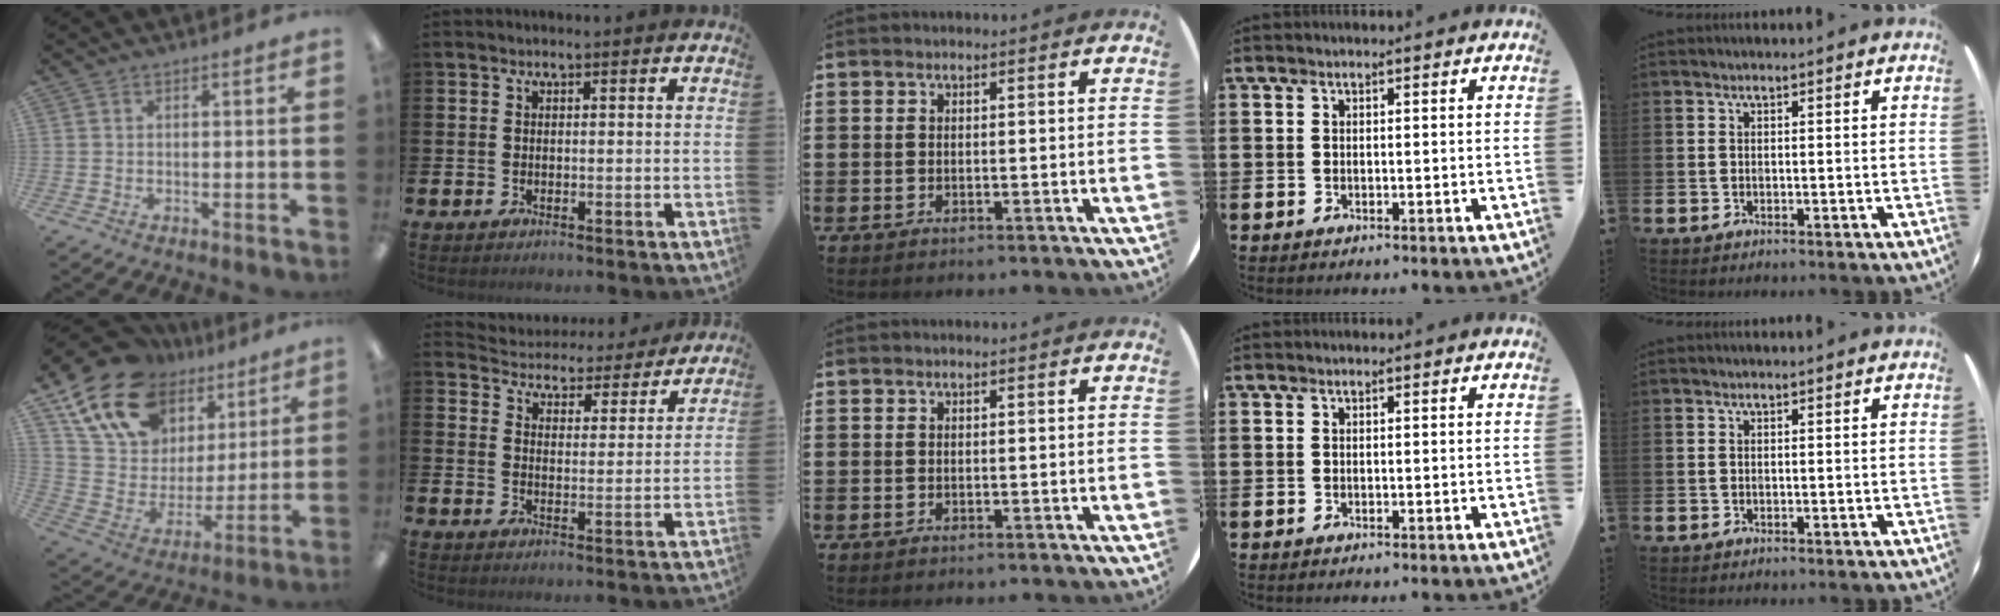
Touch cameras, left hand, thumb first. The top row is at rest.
{"thumb": {"total": 18.7, "force": [12.6, 11.6, 7.3], "torque": [-0.151, -0.066, 0.236]}, "index": {"total": 4.5, "force": [4.3, 1.2, -0.1], "torque": [-0.017, -0.043, 0.068]}}